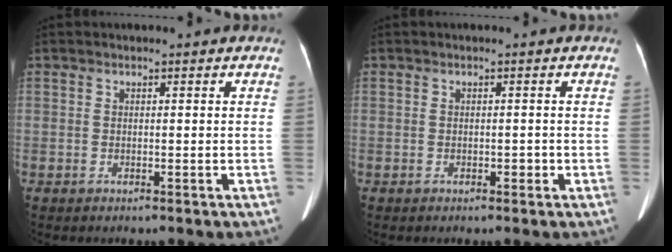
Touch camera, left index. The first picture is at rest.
{"total": 0.7, "force": [-0.3, 0.5, 0.5], "torque": [-0.007, 0.002, -0.004]}